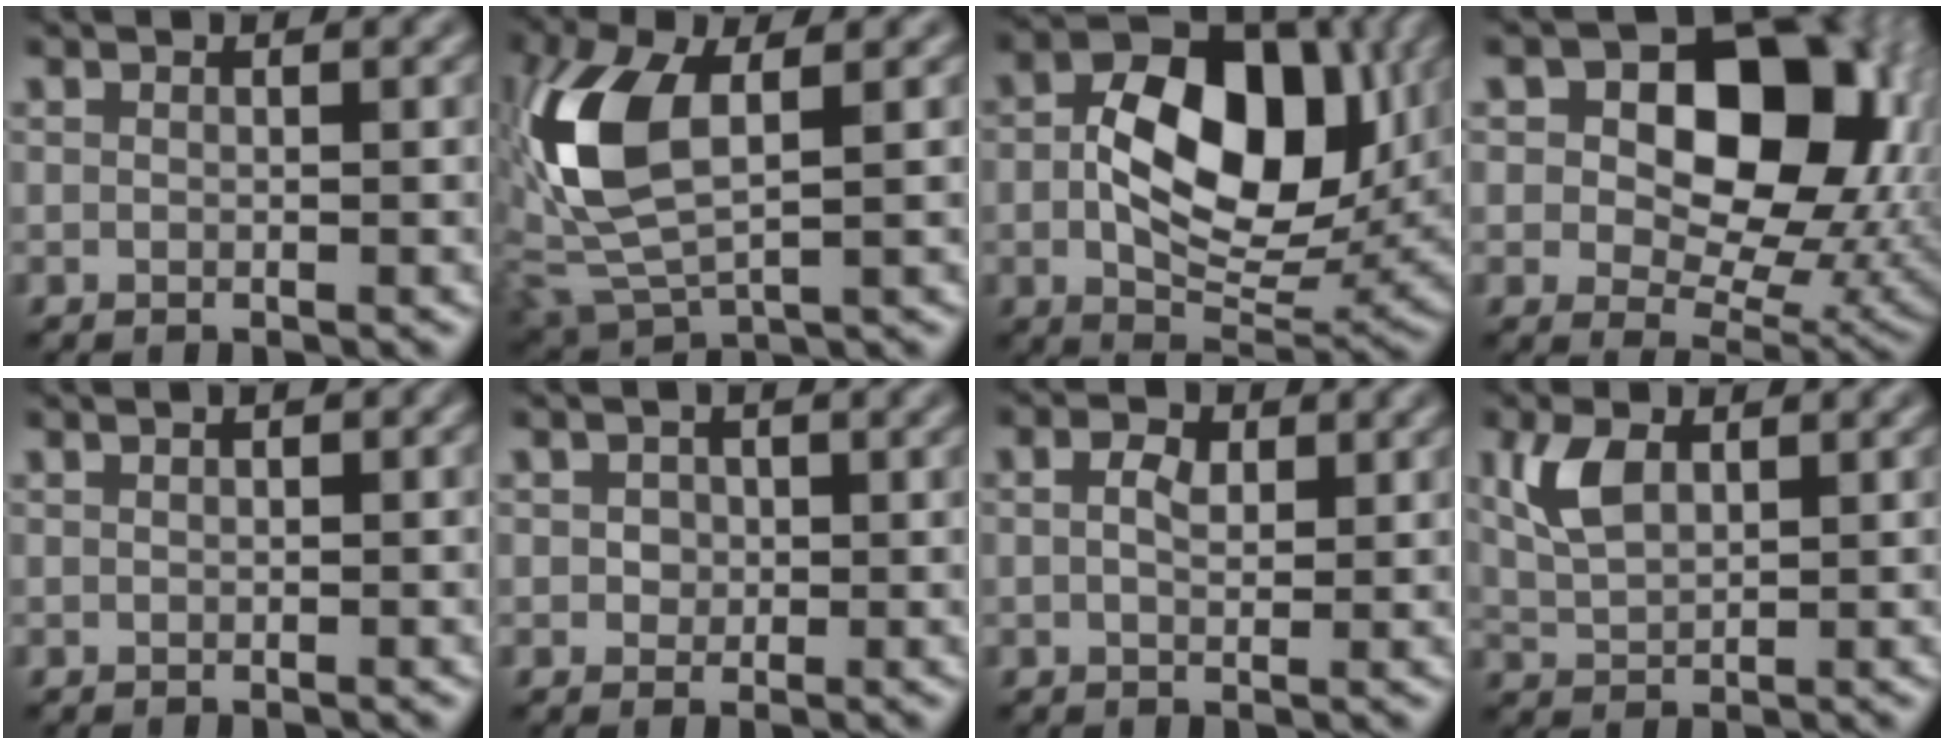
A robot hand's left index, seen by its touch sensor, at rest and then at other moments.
{"total": 9.1, "force": [0.9, 4.5, 7.8], "torque": [-0.193, 0.004, 0.015]}
{"total": 11.8, "force": [1.0, 7.0, 9.5], "torque": [-0.147, 0.005, 0.019]}
{"total": 13.6, "force": [3.5, 8.8, 9.8], "torque": [-0.116, 0.000, 0.052]}
{"total": 0.8, "force": [0.3, 0.3, 0.6], "torque": [-0.008, 0.001, 0.004]}
{"total": 1.3, "force": [0.2, 1.2, 0.5], "torque": [-0.005, 0.000, 0.003]}
{"total": 2.4, "force": [0.8, 1.5, 1.7], "torque": [-0.029, 0.003, 0.004]}
{"total": 3.8, "force": [1.6, 2.0, 2.8], "torque": [-0.067, 0.007, 0.034]}